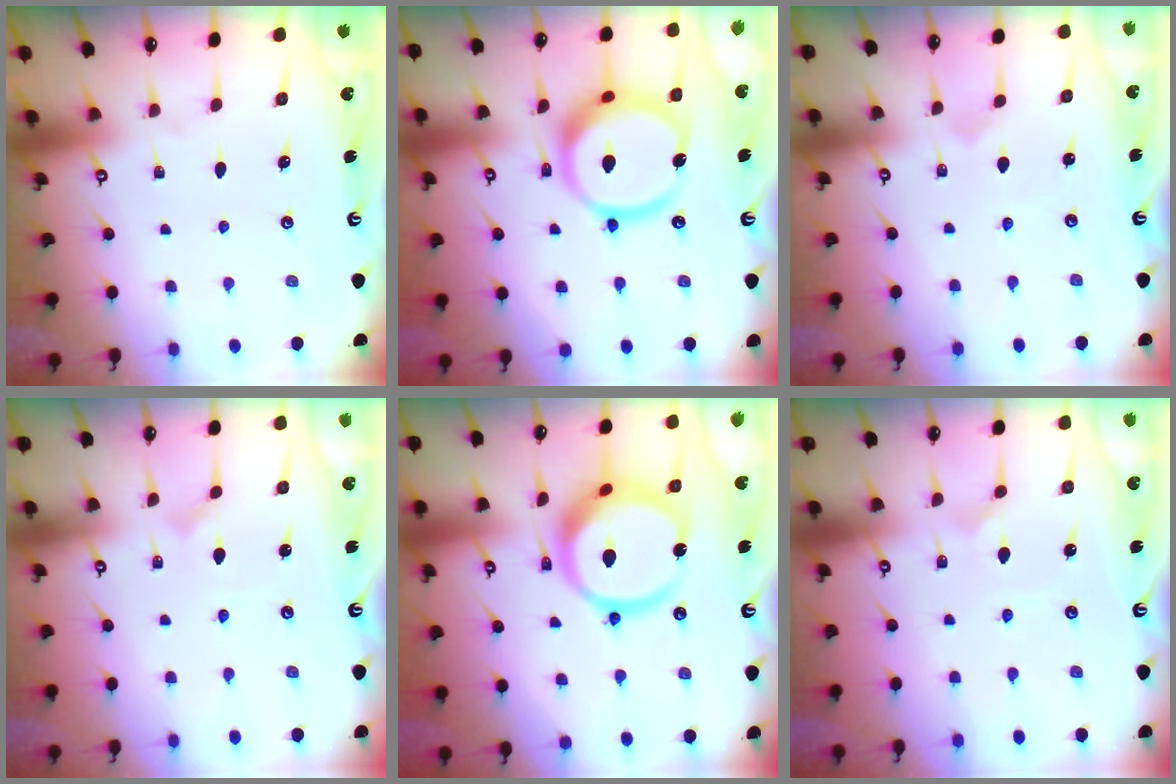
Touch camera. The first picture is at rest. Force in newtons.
{"total": 16.3, "press": 16.2, "slide": 1.7}
{"total": 0.8, "press": 0.8, "slide": 0.0}
{"total": 1.3, "press": 1.3, "slide": 0.0}
{"total": 14.8, "press": 14.7, "slide": 1.6}
{"total": 2.6, "press": 2.6, "slide": 0.1}